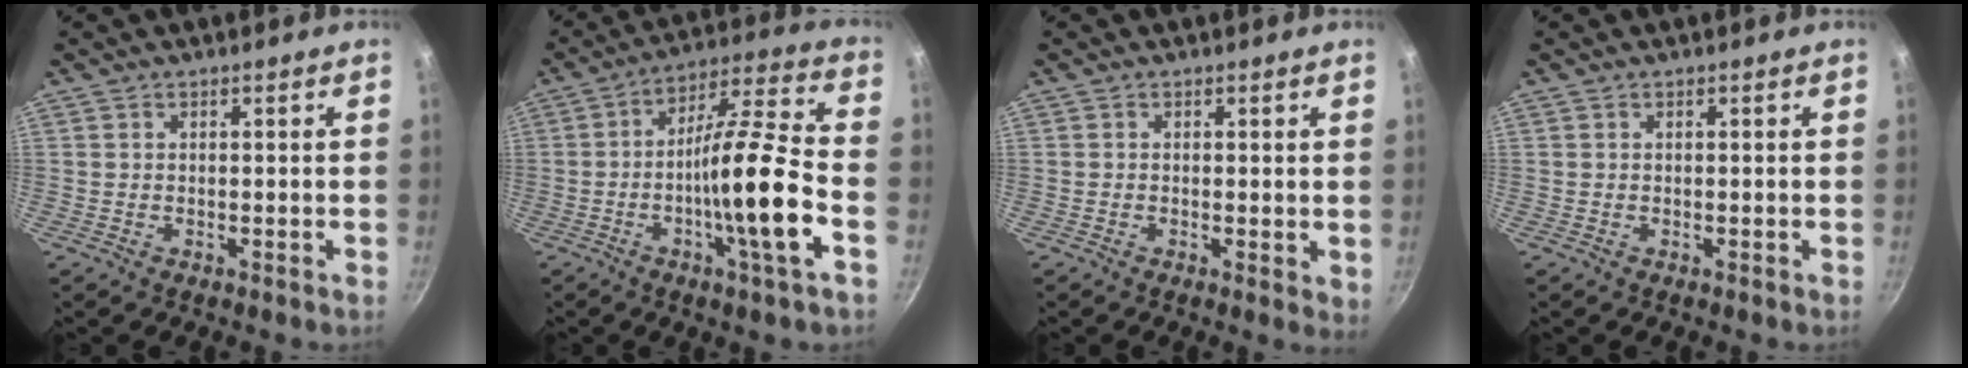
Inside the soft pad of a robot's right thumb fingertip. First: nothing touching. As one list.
[{"total": 16.8, "force": [-4.6, 1.8, 16.1], "torque": [-0.258, 0.037, -0.086]}, {"total": 2.5, "force": [0.1, 1.0, 2.3], "torque": [-0.027, -0.007, -0.001]}, {"total": 0.0}]